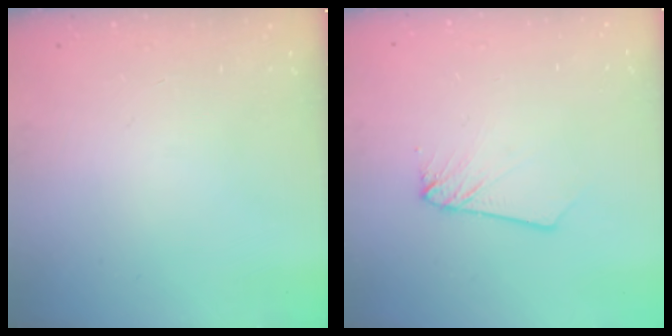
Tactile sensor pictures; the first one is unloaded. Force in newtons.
{"total": 2.0, "press": 2.0, "slide": 0.2}